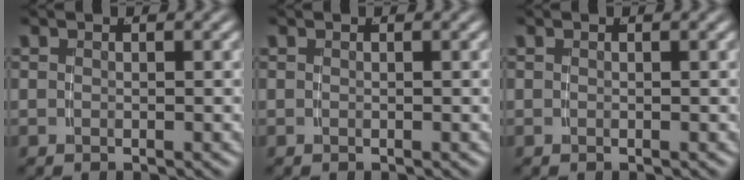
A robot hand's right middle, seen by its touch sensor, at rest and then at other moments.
{"total": 0.0}
{"total": 0.0}